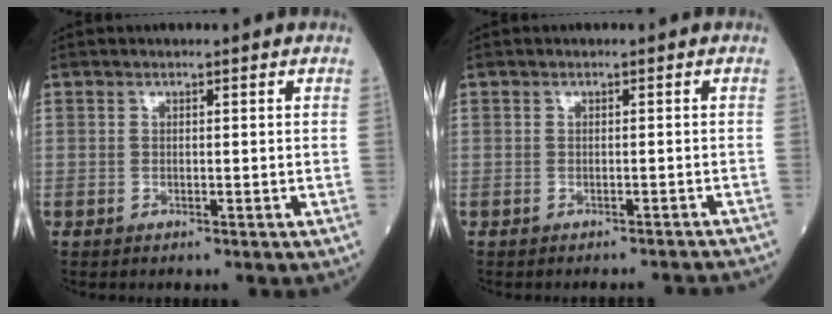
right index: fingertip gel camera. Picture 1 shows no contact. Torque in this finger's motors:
{"motor_torque": [0.01, -0.04, 0.01, 0.02]}